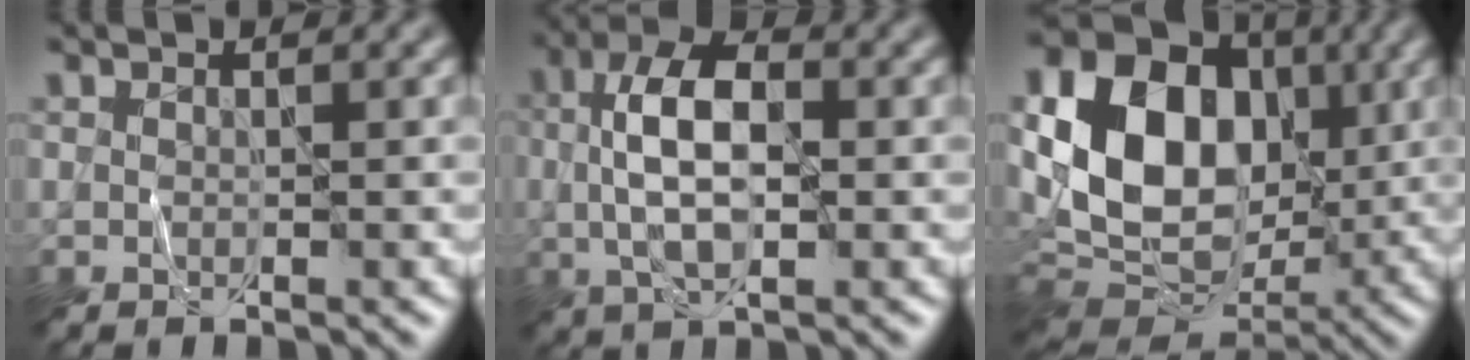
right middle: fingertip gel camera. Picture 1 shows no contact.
{"total": 6.7, "force": [0.0, 3.1, 5.9], "torque": [-0.122, 0.010, -0.007]}
{"total": 13.7, "force": [2.1, 10.2, 8.9], "torque": [-0.169, 0.002, 0.026]}